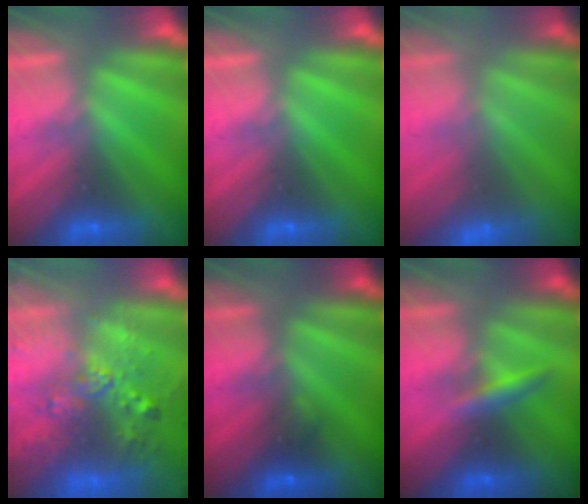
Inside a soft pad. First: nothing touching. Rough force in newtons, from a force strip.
{"total": 0.0}
{"total": 3.0}
{"total": 8.1}
{"total": 1.8}
{"total": 2.7}